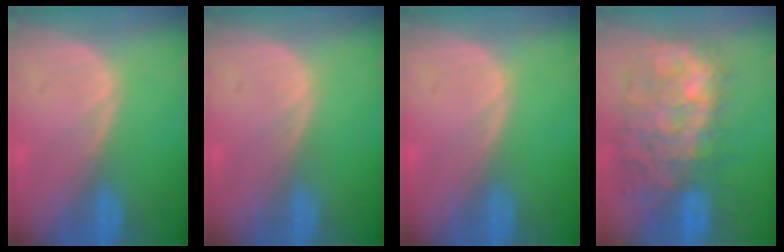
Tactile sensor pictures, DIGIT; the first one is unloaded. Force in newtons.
{"total": 0.0}
{"total": 0.0}
{"total": 12.4, "press": 11.3, "slide": 5.1}